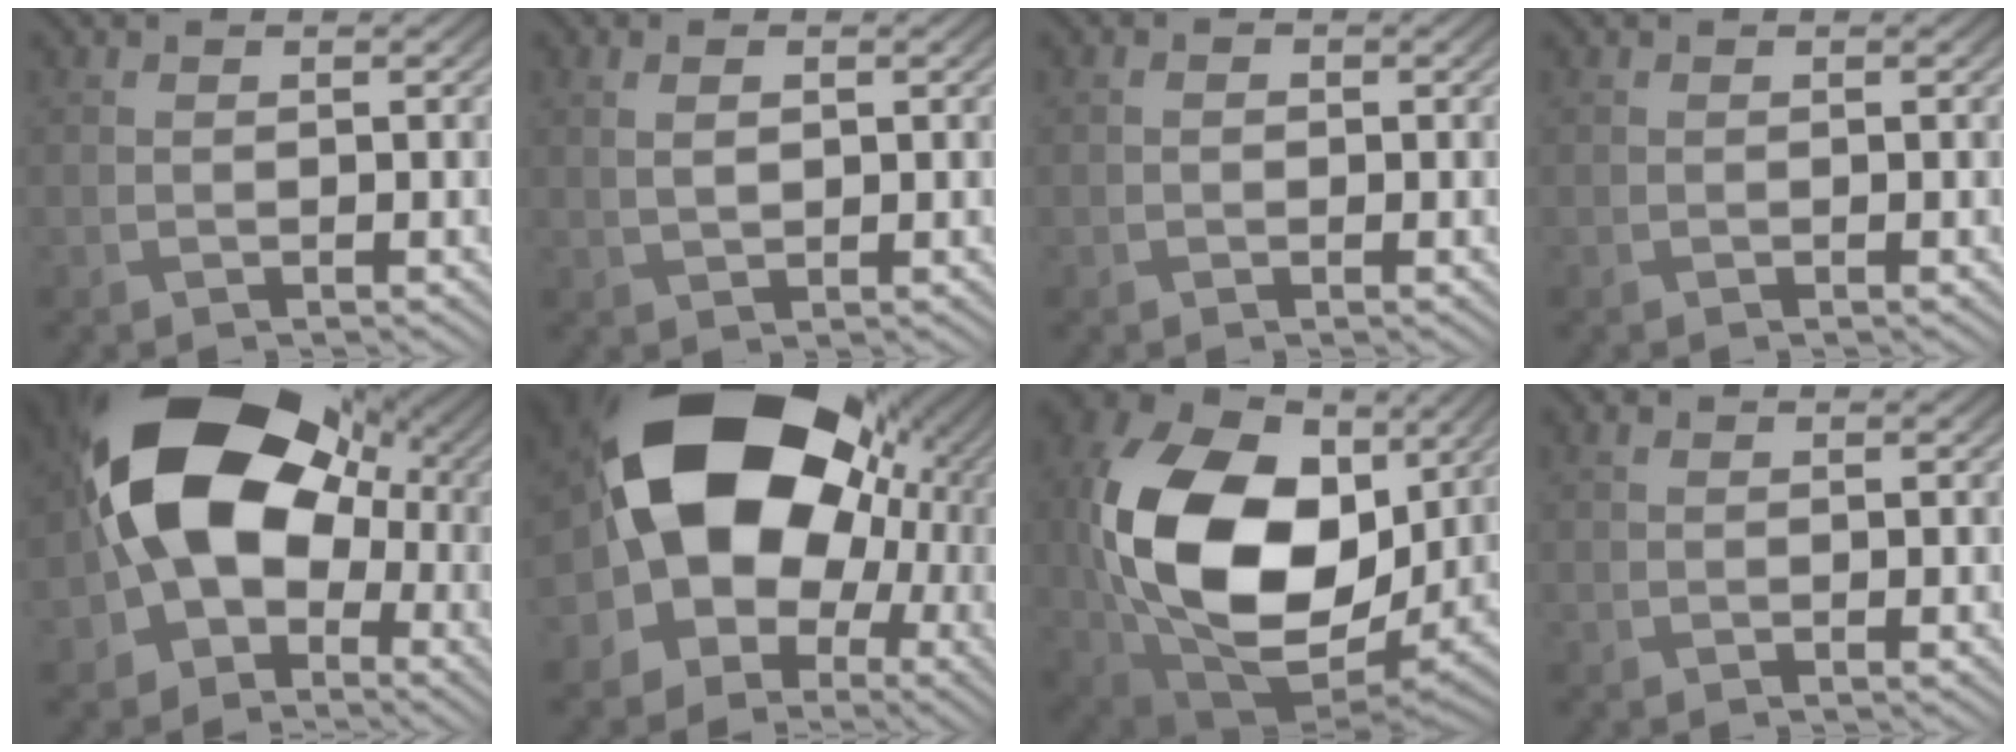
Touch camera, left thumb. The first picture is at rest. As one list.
[{"total": 2.1, "force": [0.6, 1.0, 1.7], "torque": [-0.034, -0.005, 0.017]}, {"total": 0.7, "force": [-0.1, 0.7, 0.3], "torque": [-0.005, -0.003, -0.003]}, {"total": 0.0}, {"total": 16.9, "force": [-0.4, 12.4, 11.4], "torque": [-0.203, -0.013, -0.015]}, {"total": 21.3, "force": [2.8, 16.9, 12.7], "torque": [-0.229, -0.024, 0.059]}, {"total": 19.6, "force": [1.8, 13.5, 14.1], "torque": [-0.320, -0.022, 0.045]}, {"total": 0.5, "force": [0.3, 0.3, 0.3], "torque": [-0.006, 0.001, 0.006]}]